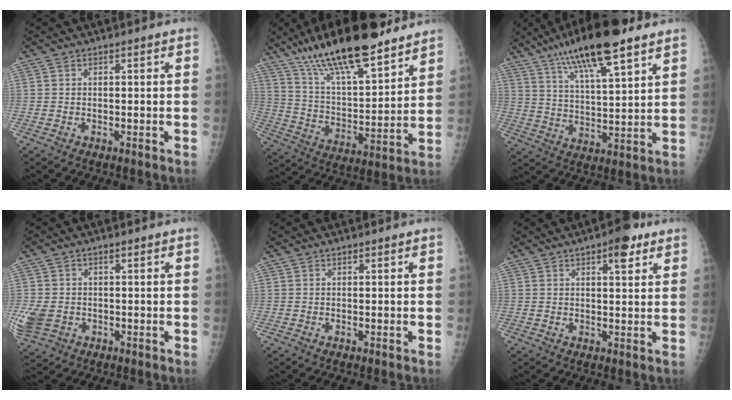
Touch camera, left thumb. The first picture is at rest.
{"total": 23.8, "force": [17.2, 6.5, 15.1], "torque": [-0.235, -0.057, 0.296]}
{"total": 17.2, "force": [10.8, 3.9, 12.7], "torque": [-0.208, -0.032, 0.189]}
{"total": 7.4, "force": [-1.5, 6.0, 4.1], "torque": [-0.103, -0.003, -0.018]}
{"total": 0.0}
{"total": 5.5, "force": [3.1, 2.0, 4.1], "torque": [-0.044, -0.010, 0.036]}